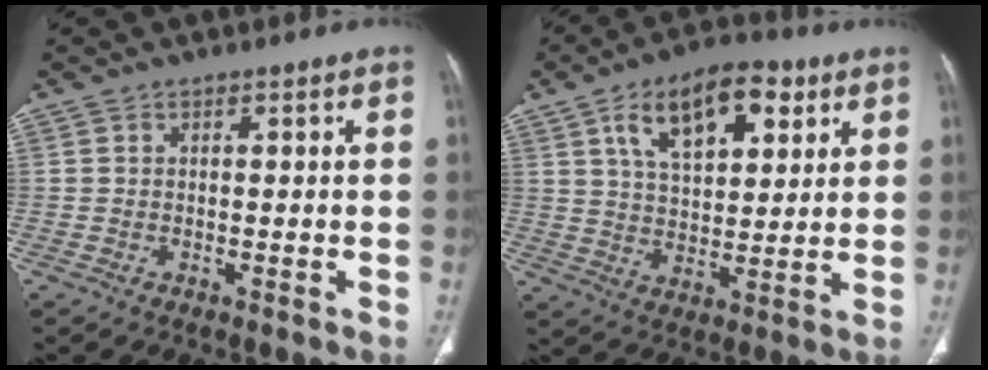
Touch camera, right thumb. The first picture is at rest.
{"total": 15.4, "force": [6.9, 8.1, 11.1], "torque": [-0.144, -0.012, 0.114]}